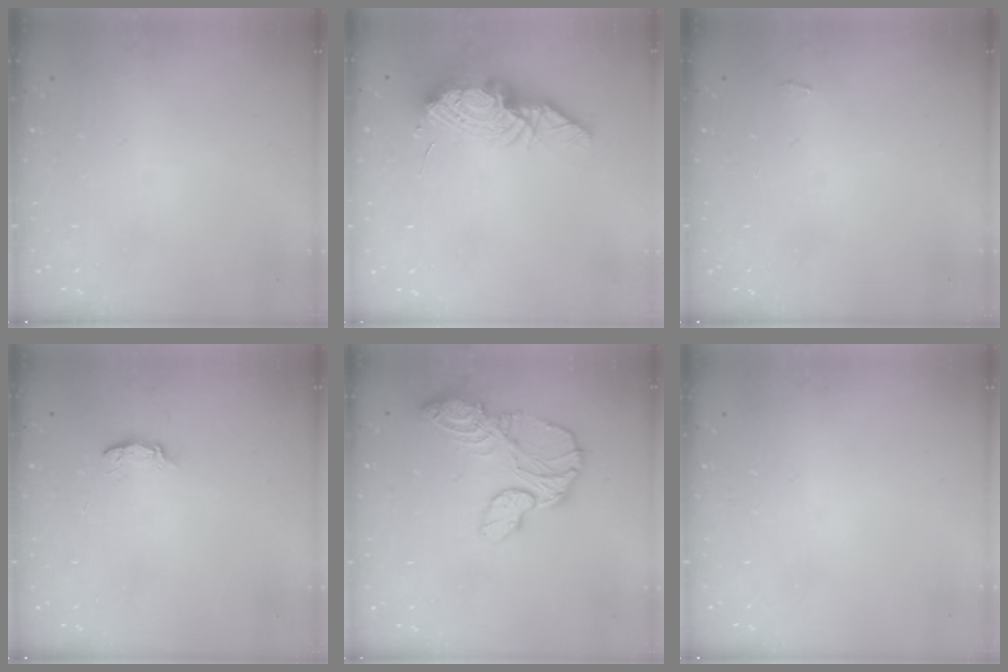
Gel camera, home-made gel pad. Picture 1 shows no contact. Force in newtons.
{"total": 16.9, "press": 16.1, "slide": 5.1}
{"total": 2.2, "press": 2.2, "slide": 0.3}
{"total": 3.1, "press": 3.1, "slide": 0.4}
{"total": 14.2, "press": 14.2, "slide": 1.3}
{"total": 0.0}